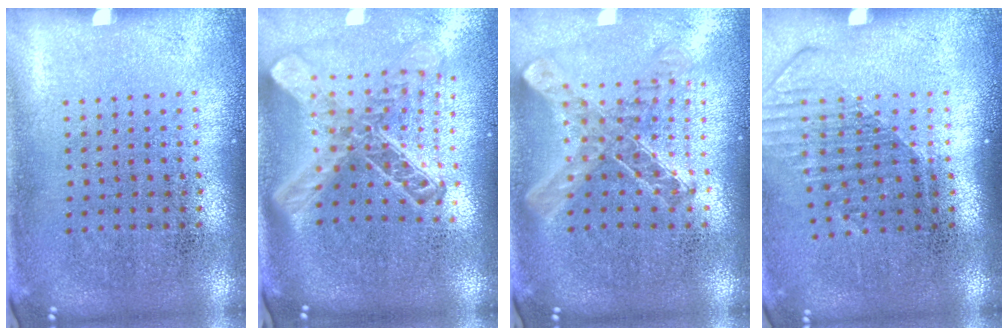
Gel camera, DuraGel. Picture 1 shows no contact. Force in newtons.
{"total": 2.6, "press": 1.9, "slide": 1.8}
{"total": 1.1, "press": 1.1, "slide": 0.2}
{"total": 1.6, "press": 1.2, "slide": 1.1}